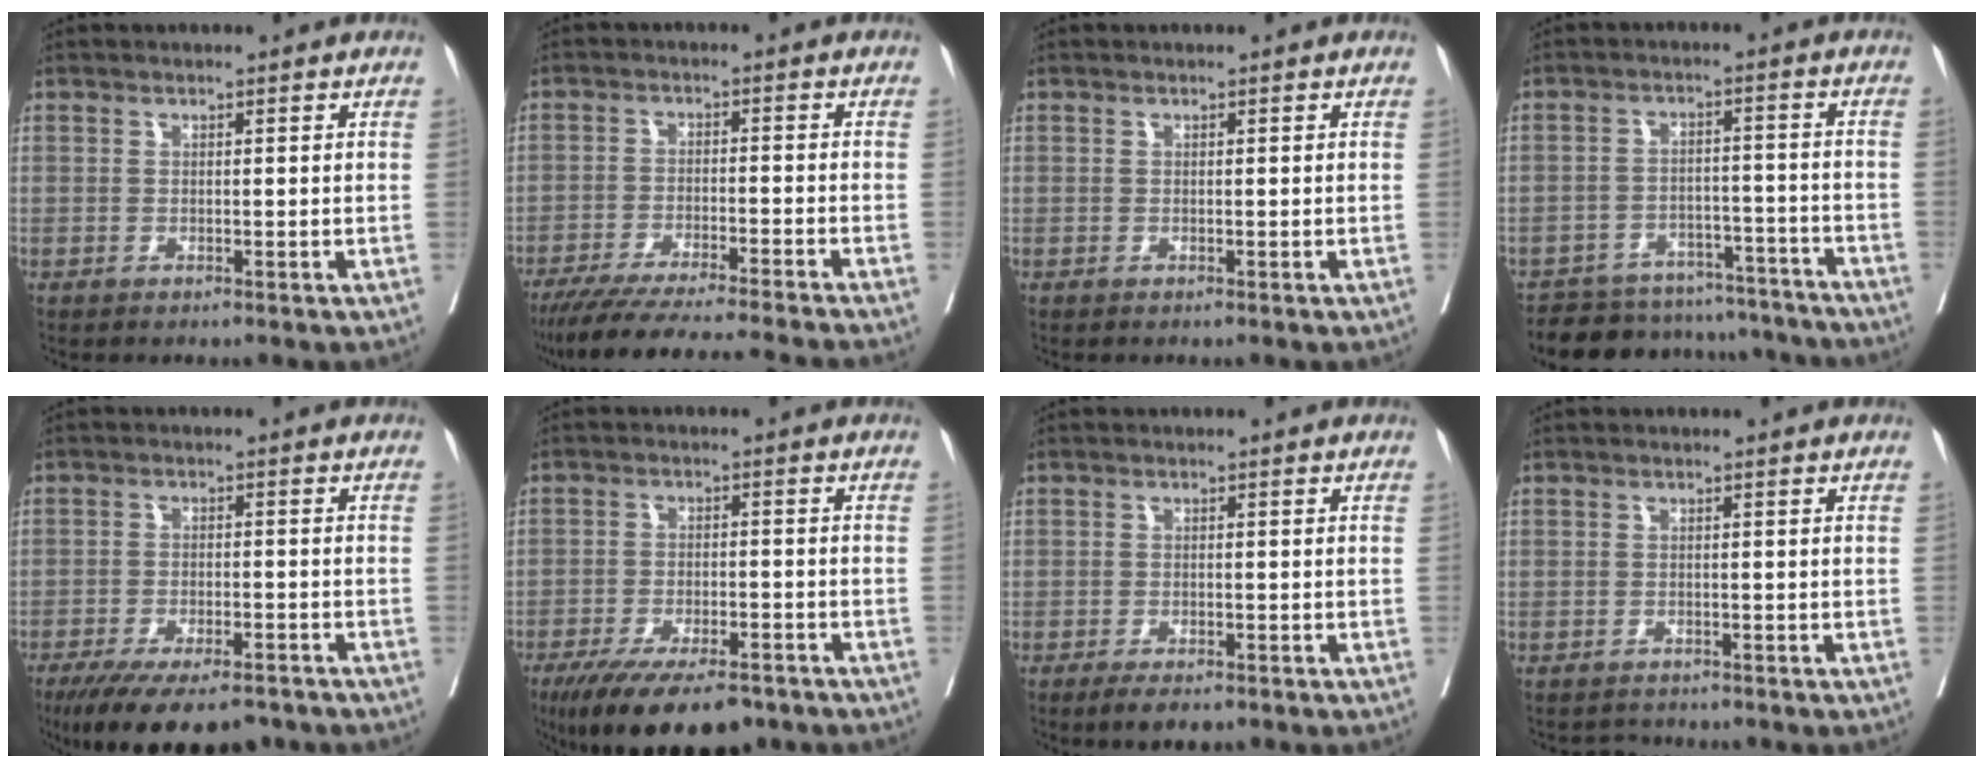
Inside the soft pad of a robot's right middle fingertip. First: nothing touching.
{"total": 16.8, "force": [-15.1, -1.4, 7.3], "torque": [-0.106, -0.046, -0.228]}
{"total": 0.0}
{"total": 14.8, "force": [-13.8, 5.0, 2.0], "torque": [-0.019, 0.028, -0.173]}
{"total": 14.0, "force": [-11.0, 4.2, 7.6], "torque": [-0.127, -0.018, -0.162]}
{"total": 13.4, "force": [-9.9, 4.4, 7.9], "torque": [-0.126, -0.016, -0.154]}
{"total": 3.4, "force": [-2.4, 1.1, 2.0], "torque": [-0.031, -0.005, -0.036]}
{"total": 1.6, "force": [-1.4, 0.6, -0.4], "torque": [0.005, -0.003, -0.024]}